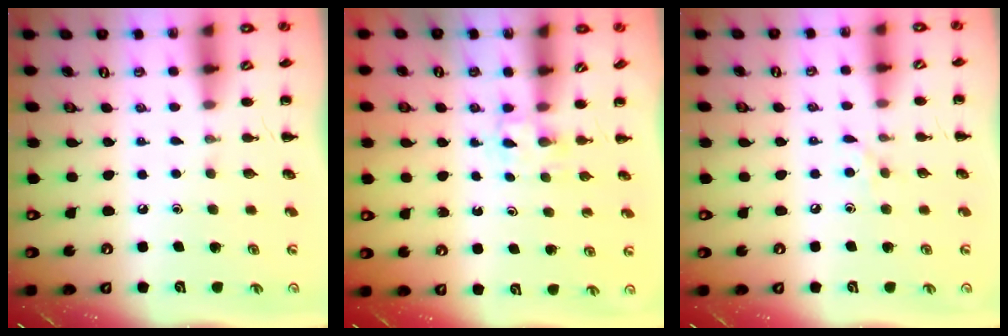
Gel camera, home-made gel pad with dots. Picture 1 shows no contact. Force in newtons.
{"total": 2.3, "press": 2.1, "slide": 0.9}
{"total": 5.8, "press": 5.6, "slide": 1.3}